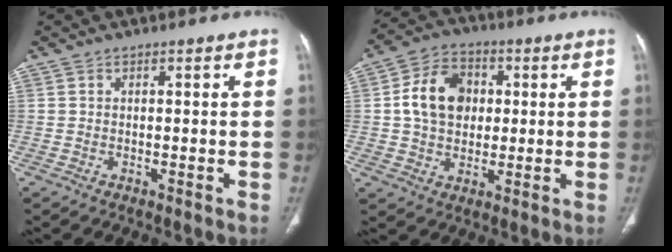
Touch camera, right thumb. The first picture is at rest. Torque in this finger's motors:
{"motor_torque": [0.83, 2.50, 0.89, -0.57, 0.13]}